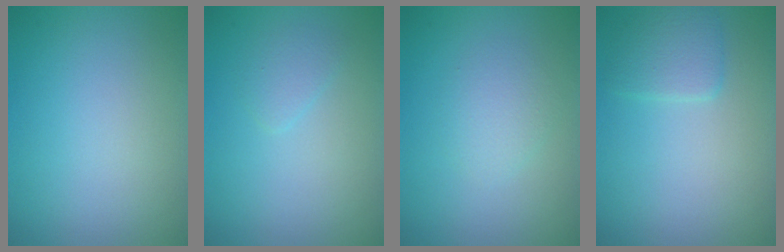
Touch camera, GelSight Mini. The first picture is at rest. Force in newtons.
{"total": 1.1, "press": 1.1, "slide": 0.1}
{"total": 1.7, "press": 1.7, "slide": 0.0}
{"total": 2.0, "press": 2.0, "slide": 0.1}